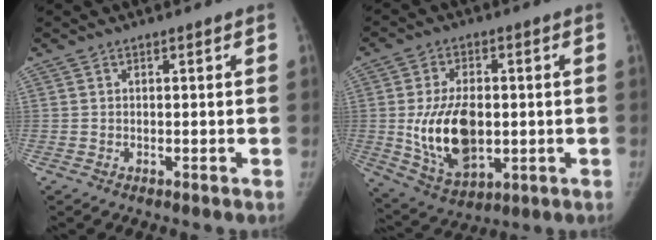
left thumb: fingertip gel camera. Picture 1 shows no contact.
{"total": 14.8, "force": [-0.8, 9.0, 11.8], "torque": [-0.193, -0.008, 0.003]}